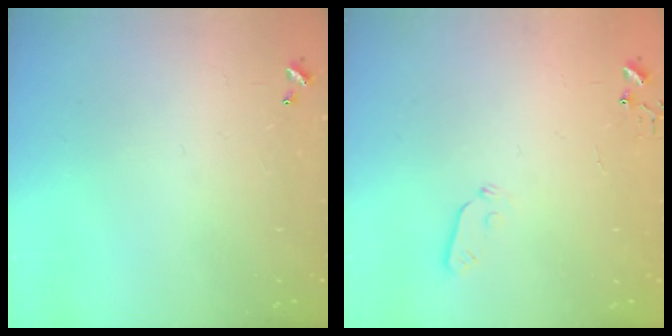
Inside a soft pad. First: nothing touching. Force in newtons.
{"total": 3.7, "press": 3.6, "slide": 0.8}